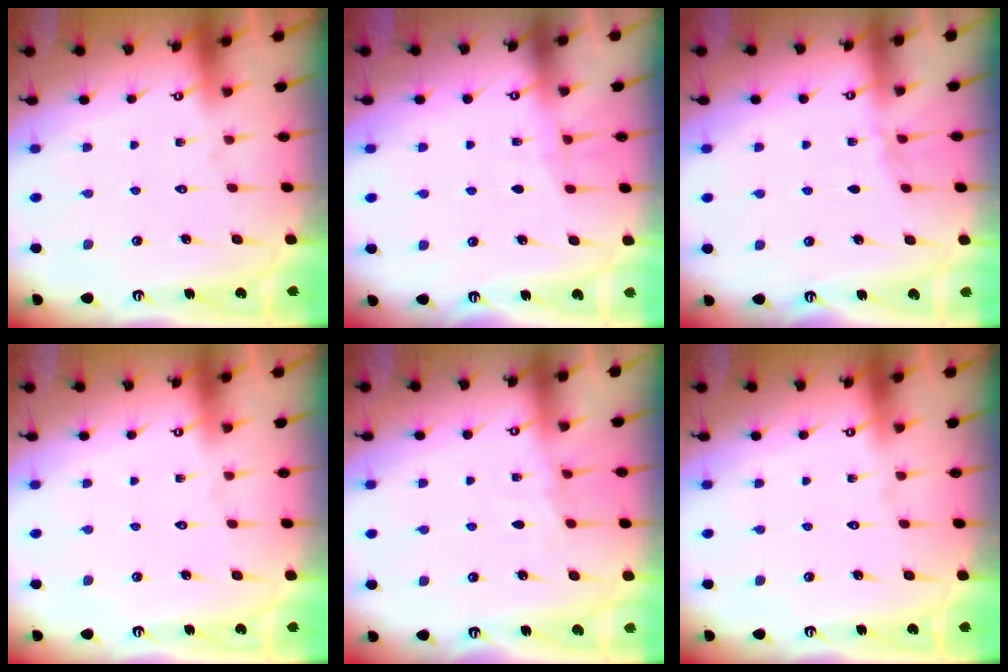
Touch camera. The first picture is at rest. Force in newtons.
{"total": 6.5, "press": 6.5, "slide": 0.6}
{"total": 2.5, "press": 2.5, "slide": 0.5}
{"total": 0.0}
{"total": 5.5, "press": 5.5, "slide": 0.6}
{"total": 0.0}